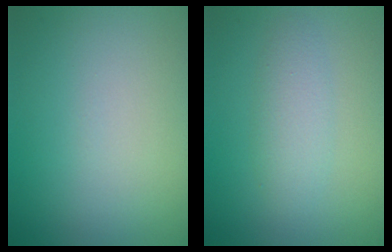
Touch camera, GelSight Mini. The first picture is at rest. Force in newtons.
{"total": 2.3, "press": 2.3, "slide": 0.1}